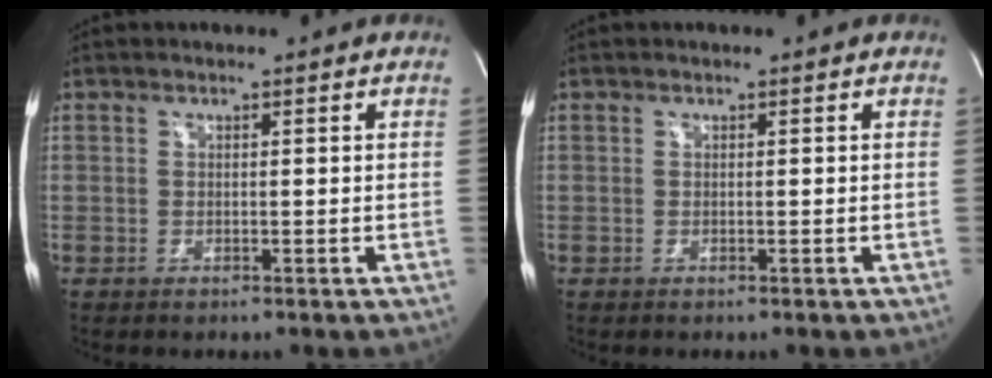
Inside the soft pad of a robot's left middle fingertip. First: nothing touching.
{"total": 0.0}